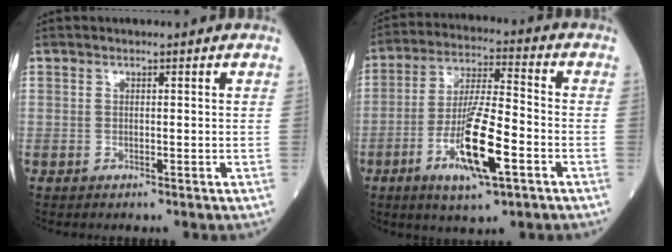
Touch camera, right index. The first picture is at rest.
{"total": 12.8, "force": [-4.8, 1.9, 11.7], "torque": [-0.223, -0.011, -0.083]}